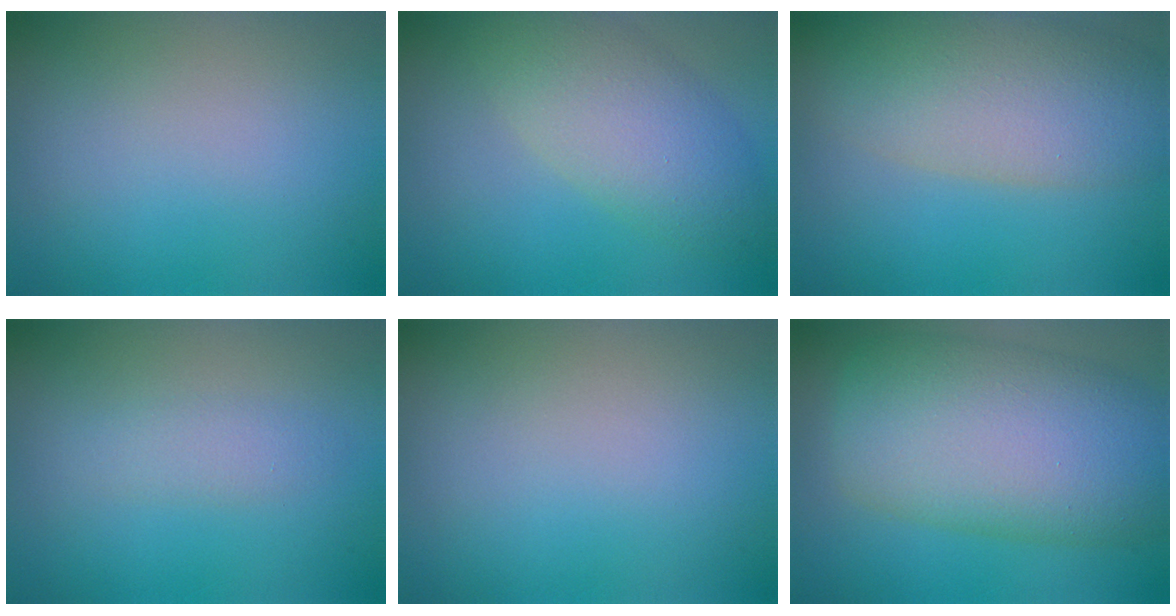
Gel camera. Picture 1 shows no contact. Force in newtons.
{"total": 5.5, "press": 5.4, "slide": 0.5}
{"total": 8.5, "press": 8.5, "slide": 0.4}
{"total": 1.6, "press": 1.6, "slide": 0.0}
{"total": 0.0}
{"total": 12.3, "press": 12.3, "slide": 0.4}